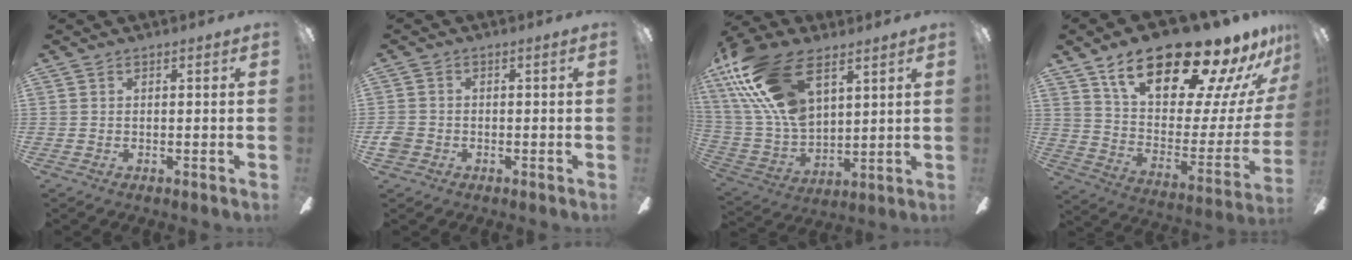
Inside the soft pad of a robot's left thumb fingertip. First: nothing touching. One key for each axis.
{"total": 2.3, "fx": -1.2, "fy": 1.8, "fz": 0.9, "tx": -0.013, "ty": 0.007, "tz": -0.022}
{"total": 22.6, "fx": 11.3, "fy": 12.3, "fz": 15.2, "tx": -0.331, "ty": -0.040, "tz": 0.200}
{"total": 25.6, "fx": 18.3, "fy": 7.8, "fz": 16.1, "tx": -0.253, "ty": -0.127, "tz": 0.309}